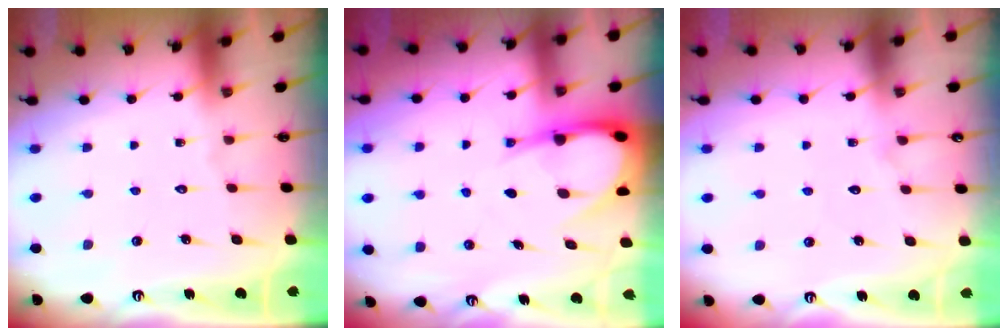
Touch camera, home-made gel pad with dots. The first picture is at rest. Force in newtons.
{"total": 8.8, "press": 8.8, "slide": 0.9}
{"total": 5.0, "press": 5.0, "slide": 0.5}